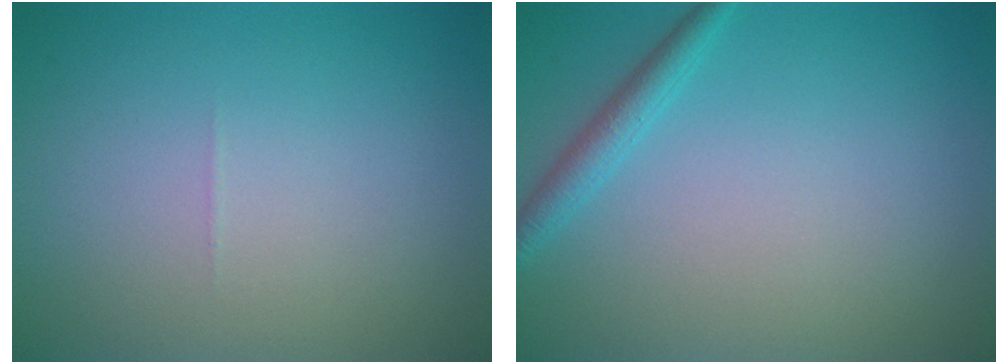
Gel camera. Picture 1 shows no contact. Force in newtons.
{"total": 1.8, "press": 1.8, "slide": 0.1}